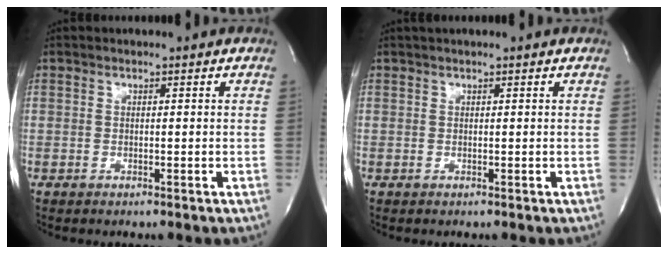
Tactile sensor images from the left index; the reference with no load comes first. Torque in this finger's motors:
{"motor_torque": [0.16, -0.13, 0.01, 0.04]}